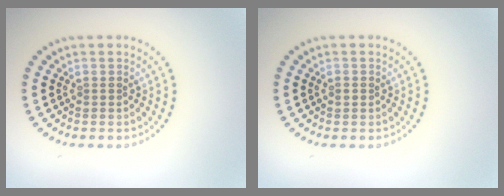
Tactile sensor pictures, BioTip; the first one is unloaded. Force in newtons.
{"total": 0.8, "press": 0.8, "slide": 0.2}